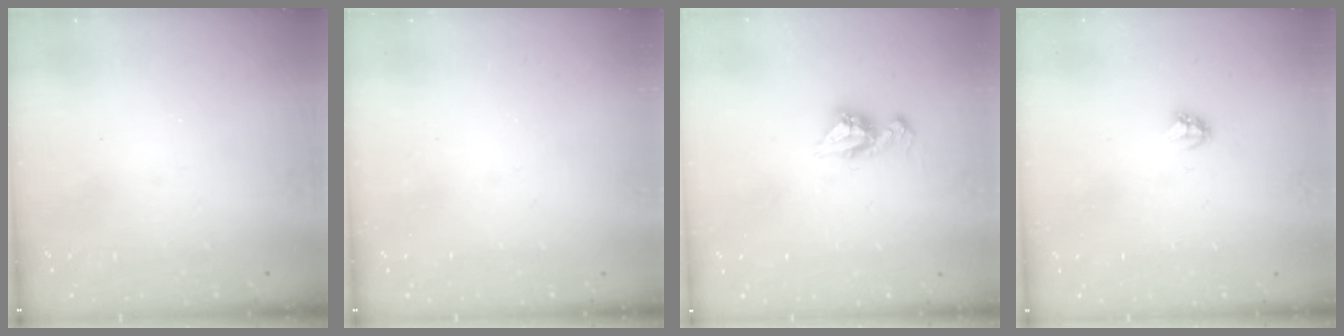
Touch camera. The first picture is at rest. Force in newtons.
{"total": 0.0}
{"total": 8.1, "press": 8.1, "slide": 0.6}
{"total": 2.7, "press": 2.7, "slide": 0.3}